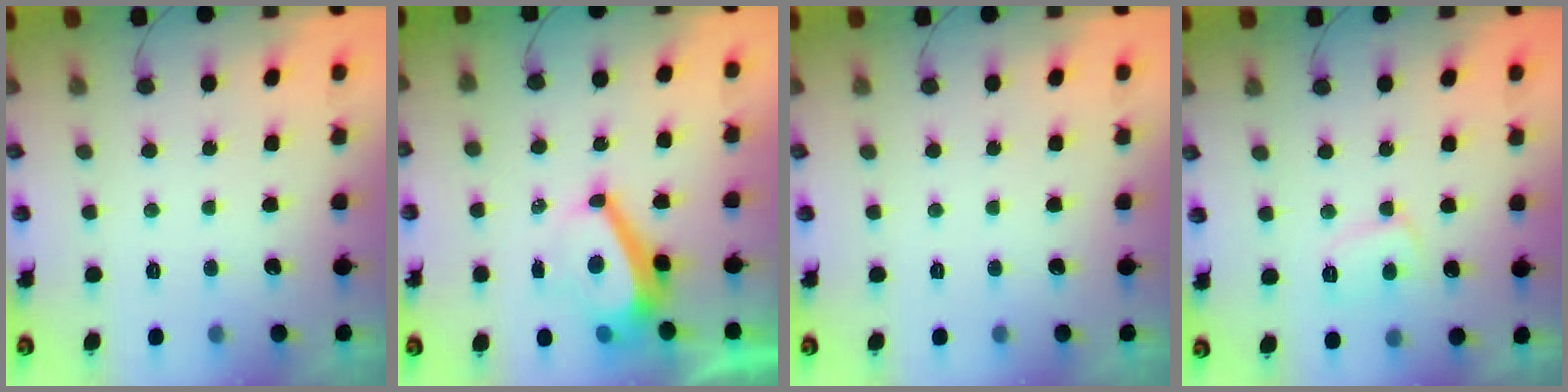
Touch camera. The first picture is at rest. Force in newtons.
{"total": 7.1, "press": 7.1, "slide": 0.8}
{"total": 0.0}
{"total": 6.8, "press": 6.7, "slide": 0.6}